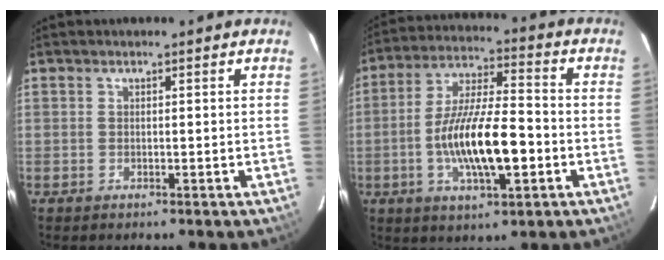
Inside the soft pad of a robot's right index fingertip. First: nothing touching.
{"total": 15.2, "force": [-3.8, 4.2, 14.1], "torque": [-0.267, -0.003, -0.066]}